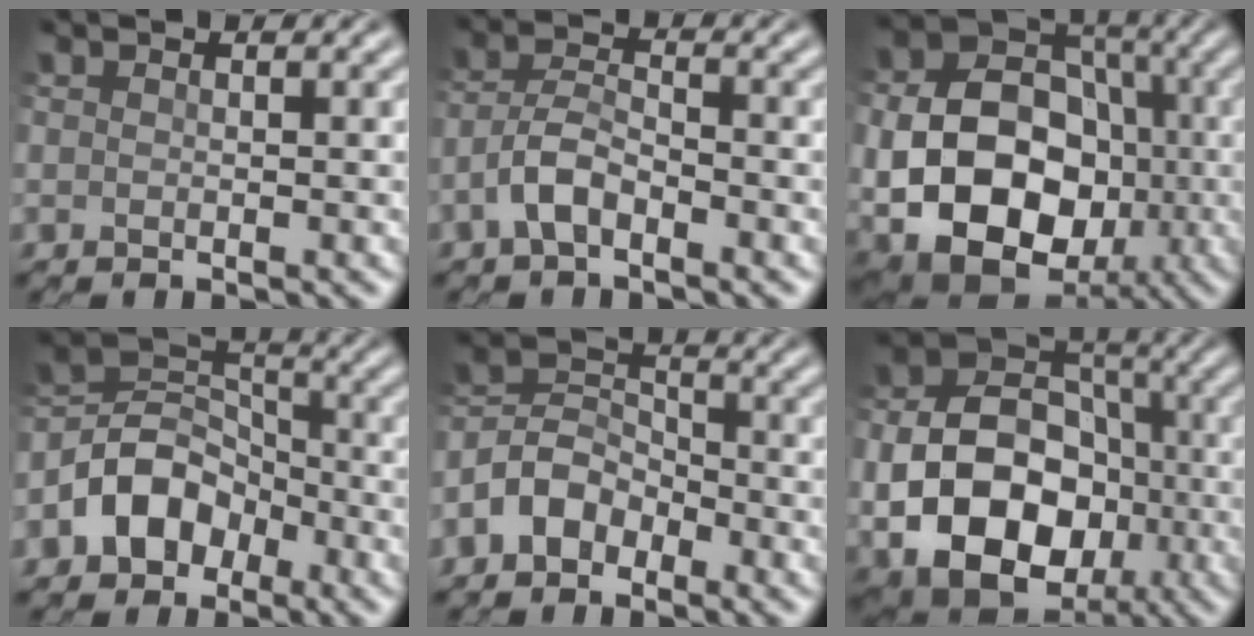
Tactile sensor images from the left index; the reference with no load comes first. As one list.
[{"total": 3.1, "force": [-2.2, 1.1, 2.0], "torque": [-0.045, 0.006, -0.047]}, {"total": 13.8, "force": [-3.1, 10.6, 8.4], "torque": [-0.131, -0.020, -0.055]}, {"total": 5.8, "force": [-3.5, 4.0, 2.4], "torque": [-0.035, 0.005, -0.072]}, {"total": 4.3, "force": [-3.0, 2.5, 1.7], "torque": [-0.038, 0.007, -0.067]}, {"total": 12.5, "force": [-3.3, 9.3, 7.6], "torque": [-0.137, -0.034, -0.050]}]